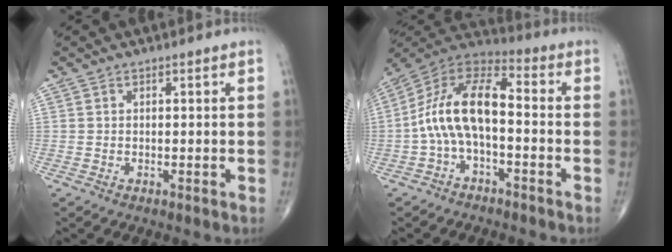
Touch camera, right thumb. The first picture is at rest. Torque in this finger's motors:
{"motor_torque": [0.40, 0.34, 1.30, -0.34, 0.17]}